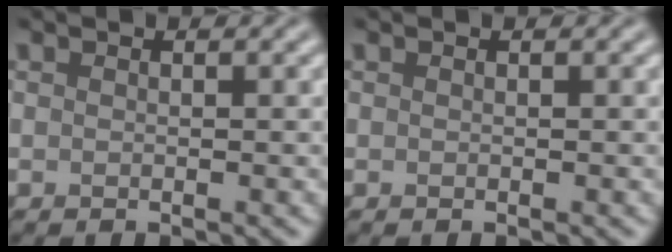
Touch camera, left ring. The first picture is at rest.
{"total": 0.0}